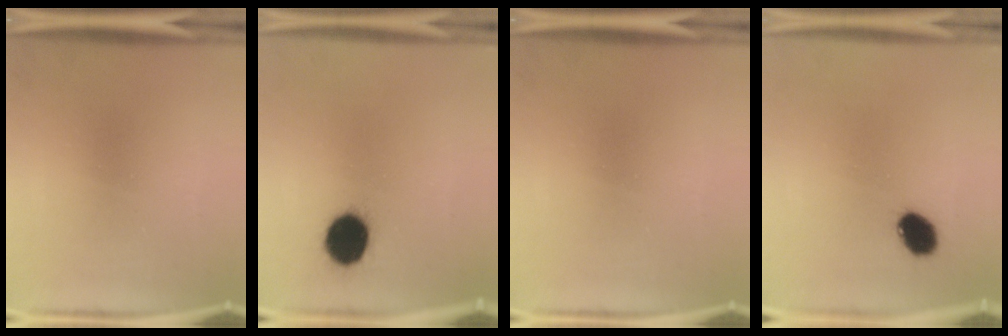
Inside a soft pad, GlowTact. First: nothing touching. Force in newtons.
{"total": 10.1}
{"total": 0.0}
{"total": 6.2}